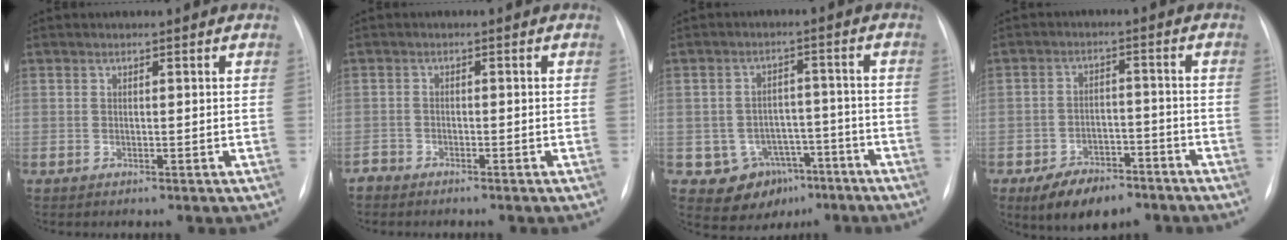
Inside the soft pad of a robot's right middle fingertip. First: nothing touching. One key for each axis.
{"total": 1.6, "fx": -1.6, "fy": 0.3, "fz": -0.2, "tx": 0.004, "ty": -0.002, "tz": -0.031}
{"total": 7.8, "fx": -3.9, "fy": 6.5, "fz": 1.9, "tx": -0.019, "ty": 0.023, "tz": -0.046}
{"total": 9.0, "fx": -6.3, "fy": 4.3, "fz": 4.7, "tx": -0.077, "ty": 0.001, "tz": -0.099}